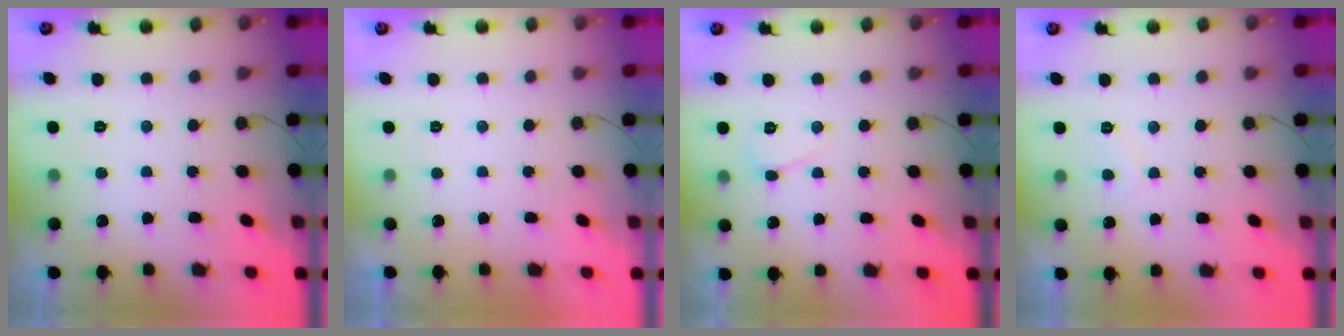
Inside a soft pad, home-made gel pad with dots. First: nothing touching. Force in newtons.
{"total": 2.4, "press": 2.3, "slide": 0.4}
{"total": 3.0, "press": 3.0, "slide": 0.3}
{"total": 2.7, "press": 2.7, "slide": 0.4}